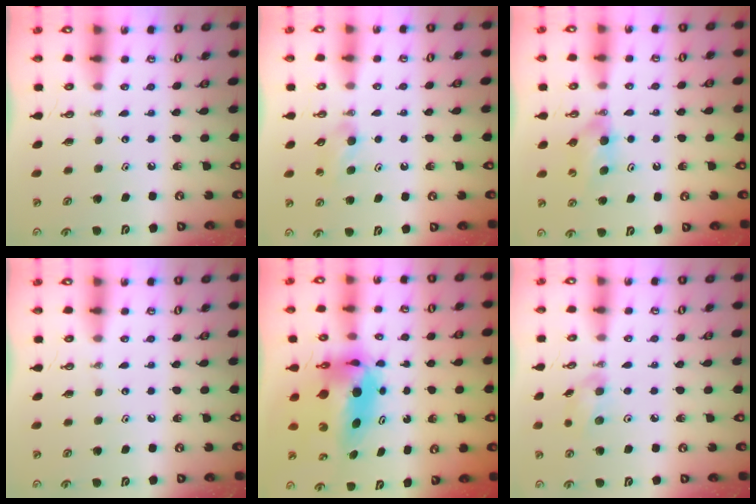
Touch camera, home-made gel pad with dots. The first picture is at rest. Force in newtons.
{"total": 4.1, "press": 4.0, "slide": 1.1}
{"total": 5.8, "press": 4.2, "slide": 4.0}
{"total": 0.0}
{"total": 9.3, "press": 8.9, "slide": 2.8}
{"total": 6.7, "press": 6.3, "slide": 2.2}